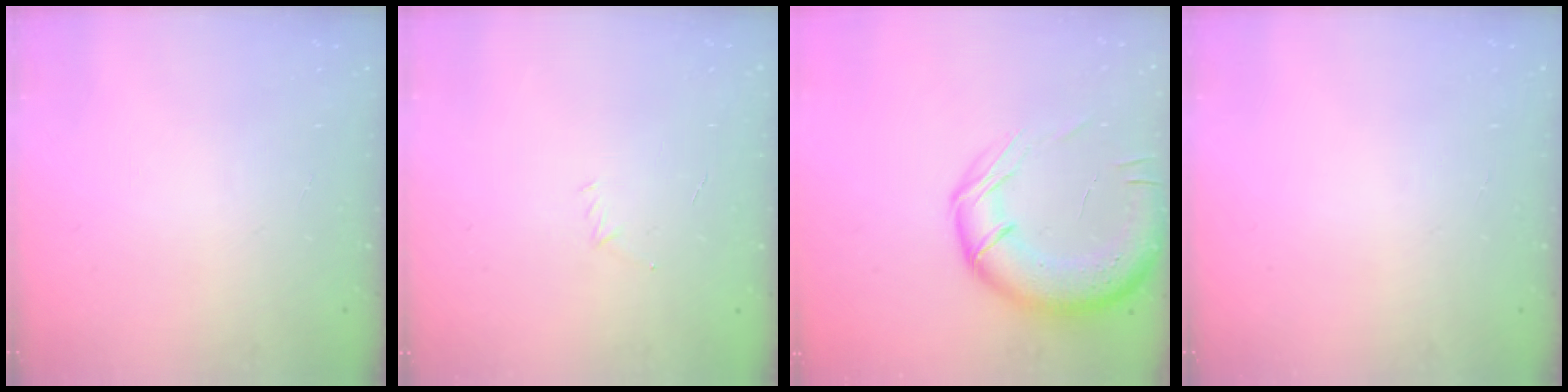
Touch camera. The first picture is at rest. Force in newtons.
{"total": 2.9, "press": 2.8, "slide": 0.8}
{"total": 18.4, "press": 18.0, "slide": 3.7}
{"total": 0.0}